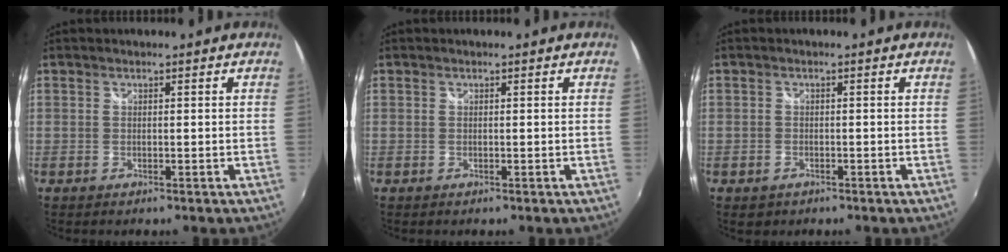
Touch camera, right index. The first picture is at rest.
{"total": 0.0}
{"total": 2.4, "force": [-1.3, 1.7, 1.0], "torque": [-0.022, -0.004, -0.019]}